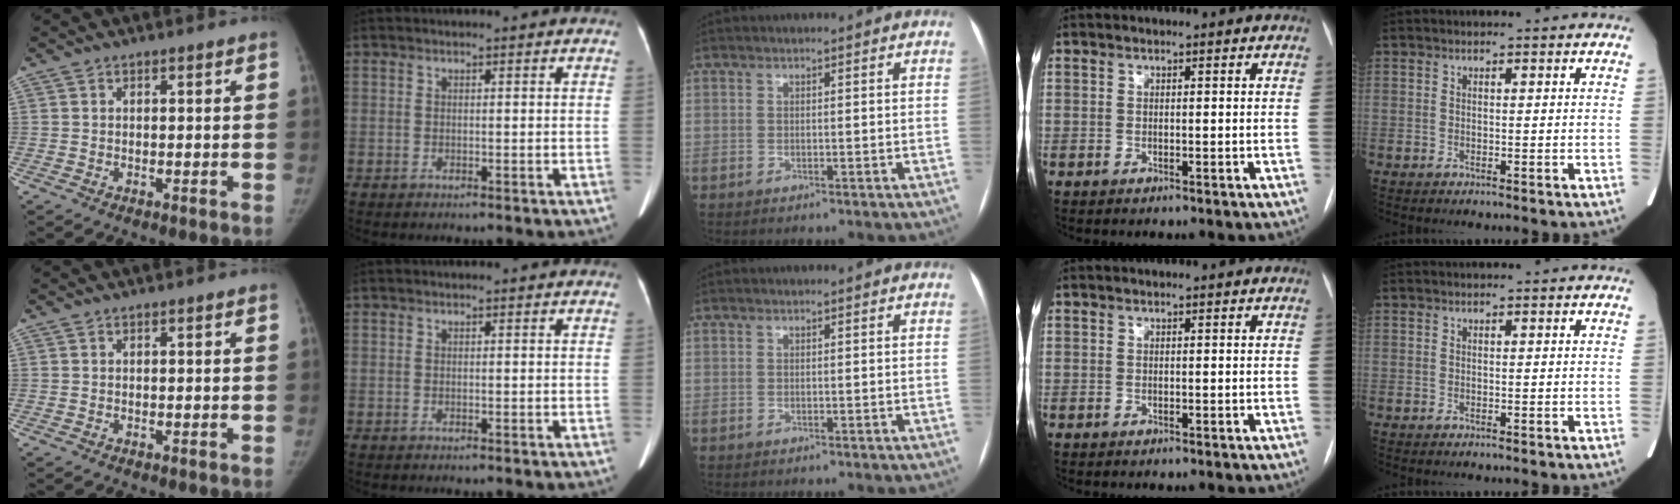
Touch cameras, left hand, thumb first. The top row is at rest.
{}